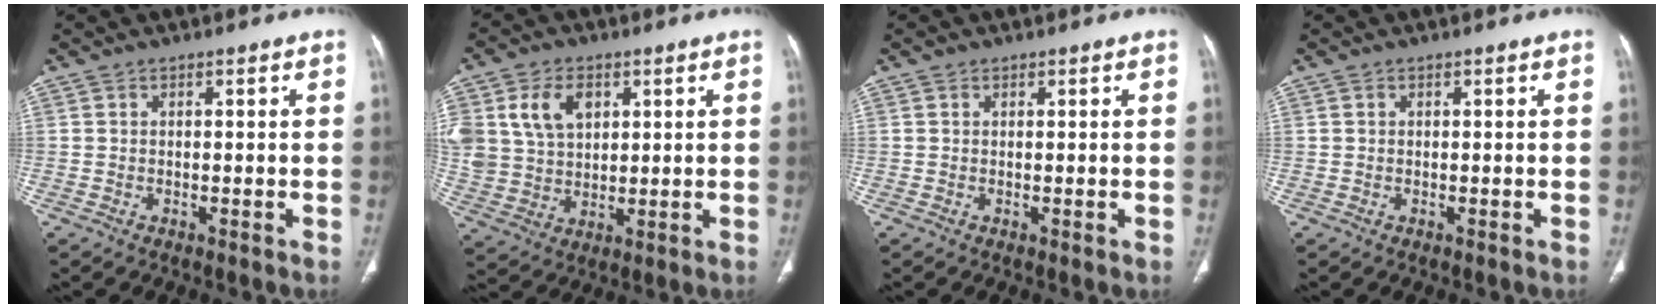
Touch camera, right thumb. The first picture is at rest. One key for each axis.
{"total": 13.5, "fx": 4.7, "fy": 9.8, "fz": 8.0, "tx": -0.155, "ty": -0.005, "tz": 0.101}
{"total": 0.7, "fx": 0.4, "fy": 0.5, "fz": 0.3, "tx": -0.003, "ty": -0.003, "tz": 0.005}
{"total": 0.0}